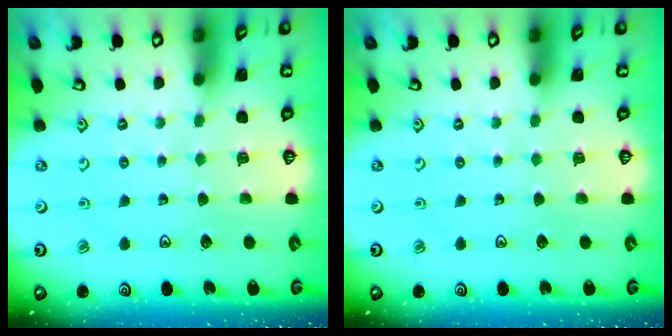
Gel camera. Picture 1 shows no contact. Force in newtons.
{"total": 0.0}